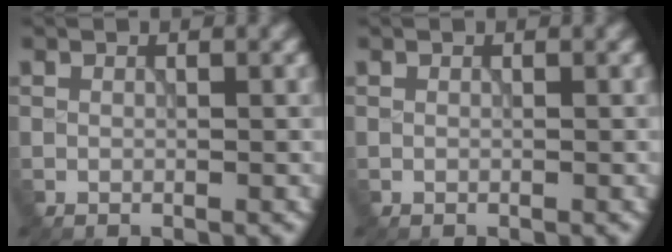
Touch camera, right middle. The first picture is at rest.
{"total": 0.0}